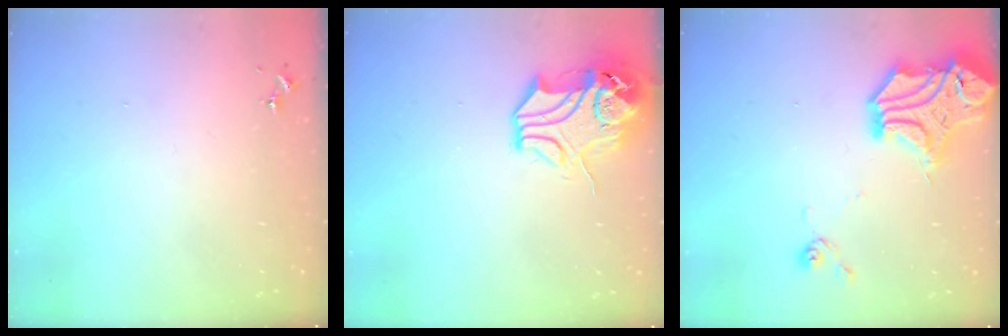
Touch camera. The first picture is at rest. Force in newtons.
{"total": 13.1, "press": 13.0, "slide": 1.9}
{"total": 19.9, "press": 19.7, "slide": 2.8}